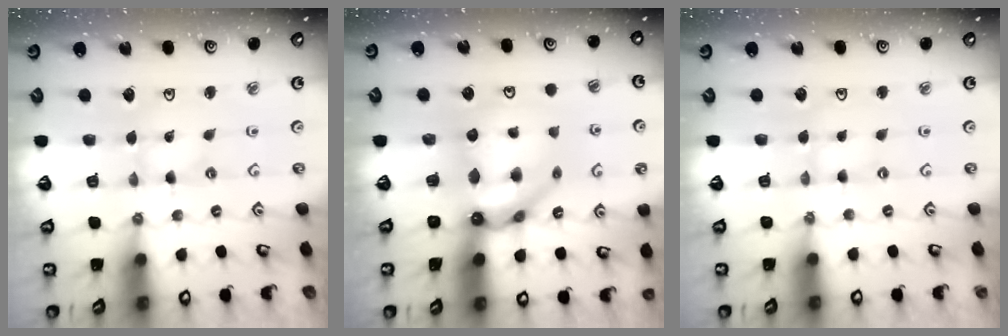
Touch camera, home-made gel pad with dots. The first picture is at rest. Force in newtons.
{"total": 12.2, "press": 12.2, "slide": 0.9}
{"total": 0.7, "press": 0.7, "slide": 0.1}